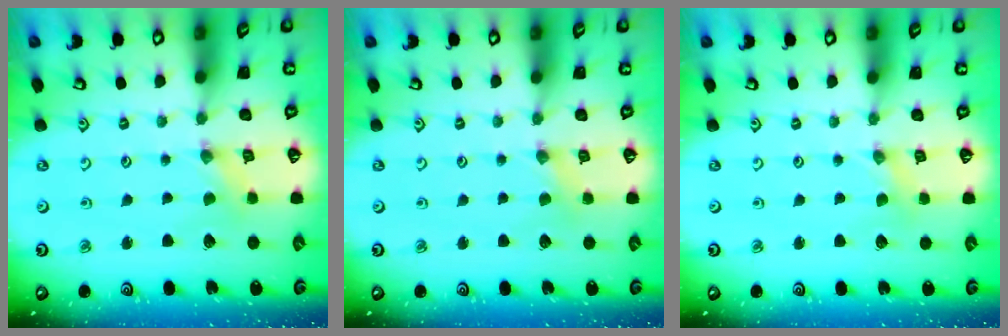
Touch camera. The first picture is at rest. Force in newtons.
{"total": 2.1, "press": 2.1, "slide": 0.3}
{"total": 0.0}